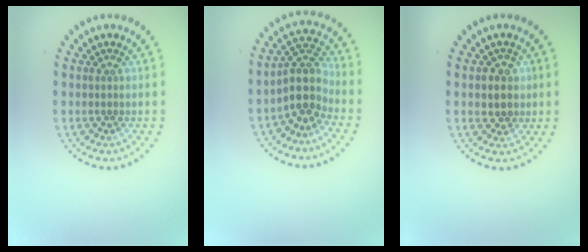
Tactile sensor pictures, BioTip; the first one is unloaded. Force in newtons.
{"total": 3.7, "press": 2.9, "slide": 2.3}
{"total": 2.5, "press": 2.4, "slide": 0.8}